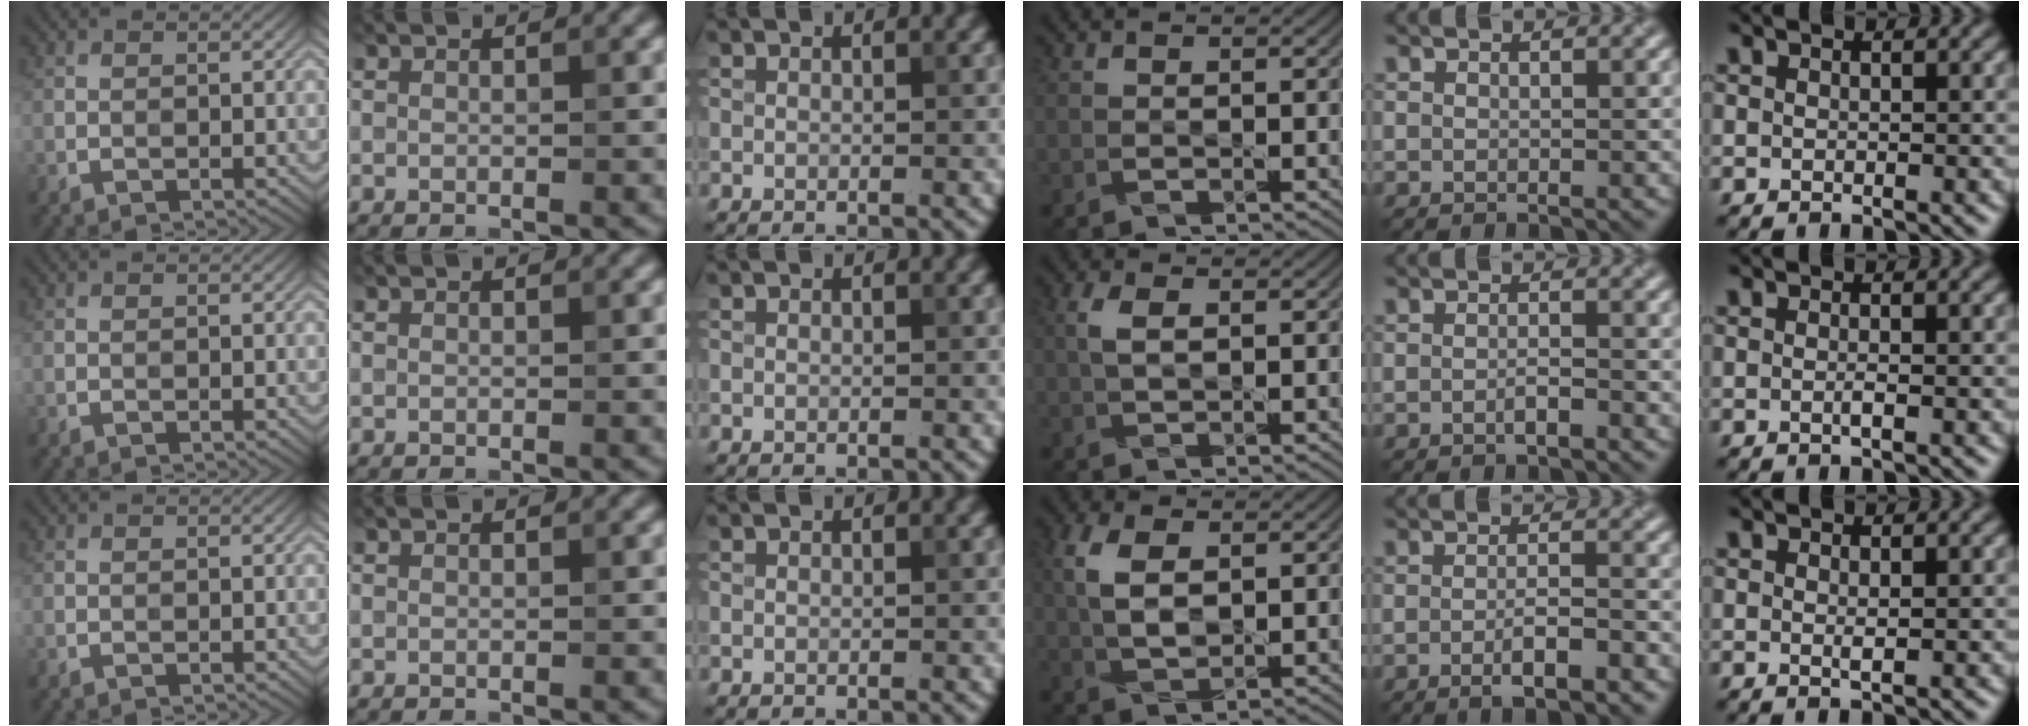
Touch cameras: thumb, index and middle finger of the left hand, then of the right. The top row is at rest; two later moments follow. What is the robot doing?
{"motion": "dispense", "object": "toothpaste"}